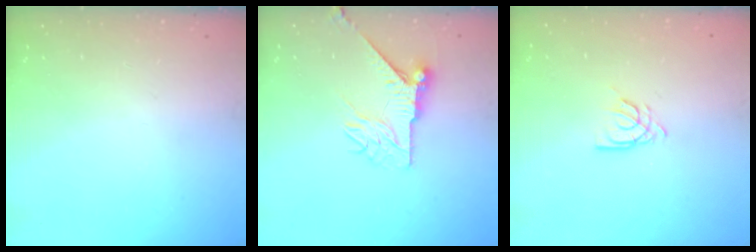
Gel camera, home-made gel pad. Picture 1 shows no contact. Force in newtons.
{"total": 8.6, "press": 8.6, "slide": 0.5}
{"total": 4.7, "press": 4.7, "slide": 0.3}